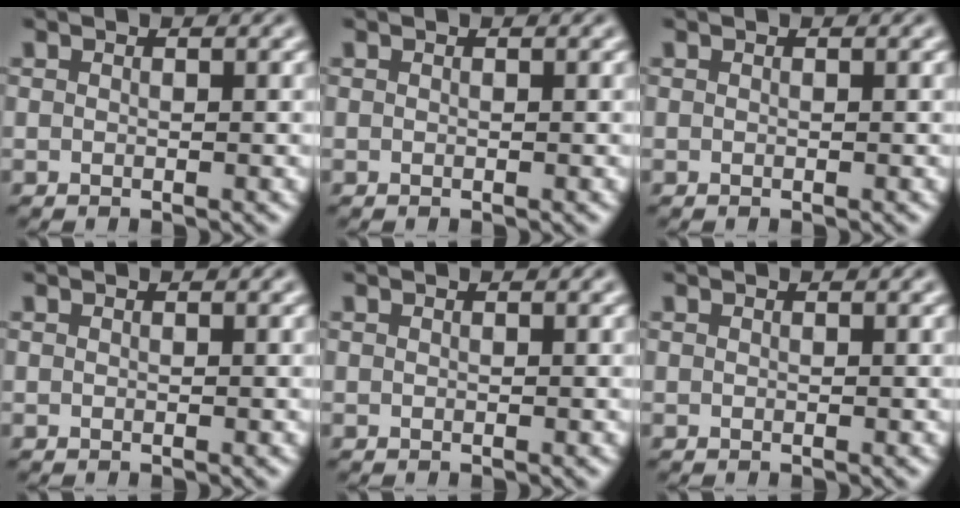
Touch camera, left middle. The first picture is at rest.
{"total": 0.0}
{"total": 0.0}
{"total": 0.0}
{"total": 0.0}
{"total": 0.0}